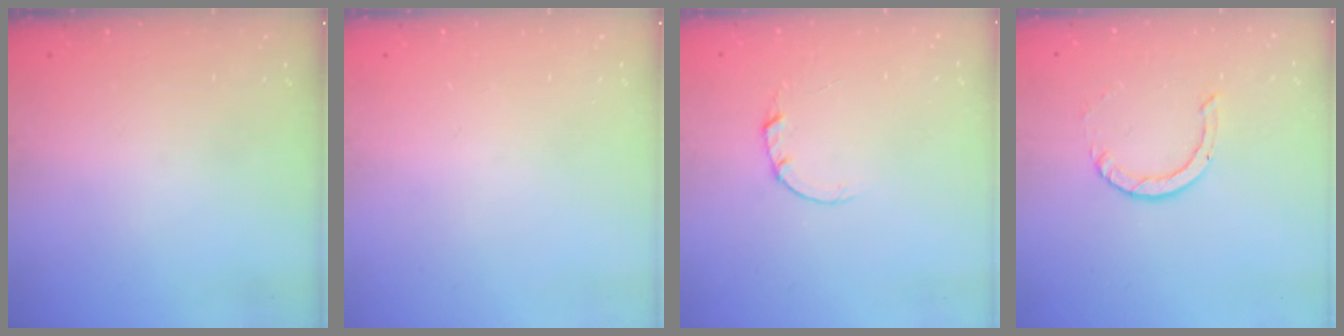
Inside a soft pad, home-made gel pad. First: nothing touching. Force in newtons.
{"total": 0.0}
{"total": 2.0, "press": 2.0, "slide": 0.2}
{"total": 2.2, "press": 2.2, "slide": 0.2}